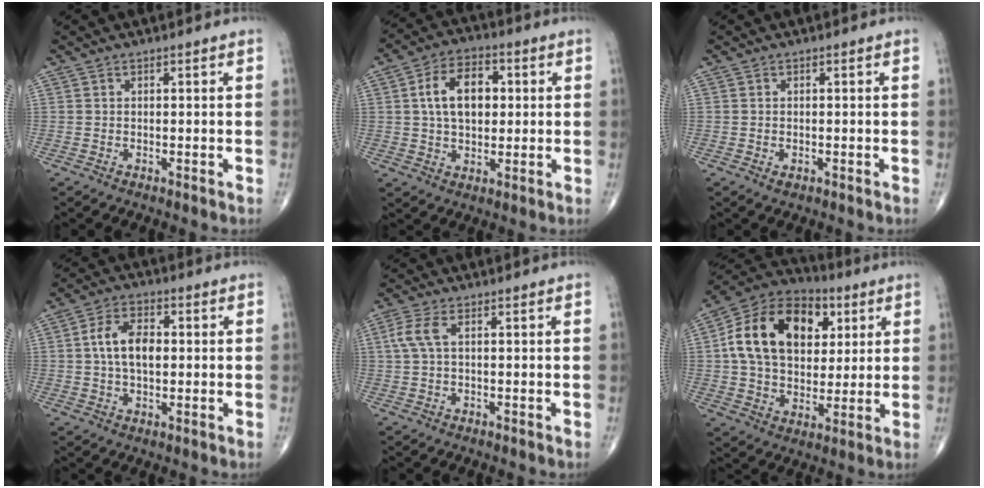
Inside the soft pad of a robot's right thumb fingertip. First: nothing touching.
{"total": 11.1, "force": [1.8, 7.1, 8.3], "torque": [-0.122, 0.011, 0.026]}
{"total": 1.1, "force": [-0.4, 0.7, 0.7], "torque": [-0.008, 0.002, -0.004]}
{"total": 8.2, "force": [0.7, 4.7, 6.6], "torque": [-0.112, 0.011, 0.007]}
{"total": 3.6, "force": [0.8, 1.3, 3.3], "torque": [-0.098, 0.015, 0.017]}
{"total": 21.0, "force": [5.2, 14.3, 14.5], "torque": [-0.226, 0.007, 0.083]}